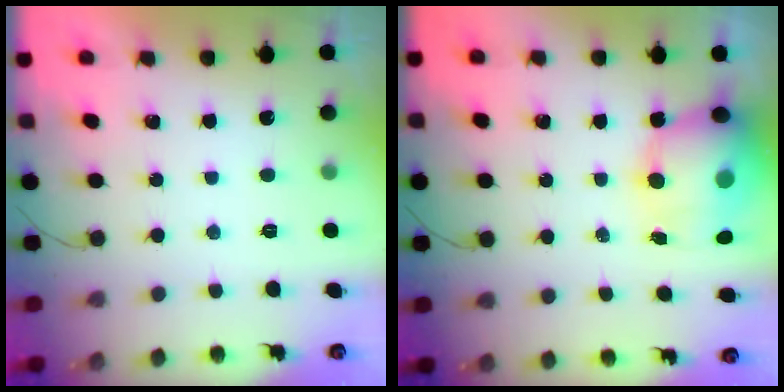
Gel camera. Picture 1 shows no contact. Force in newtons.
{"total": 12.3, "press": 11.9, "slide": 3.1}